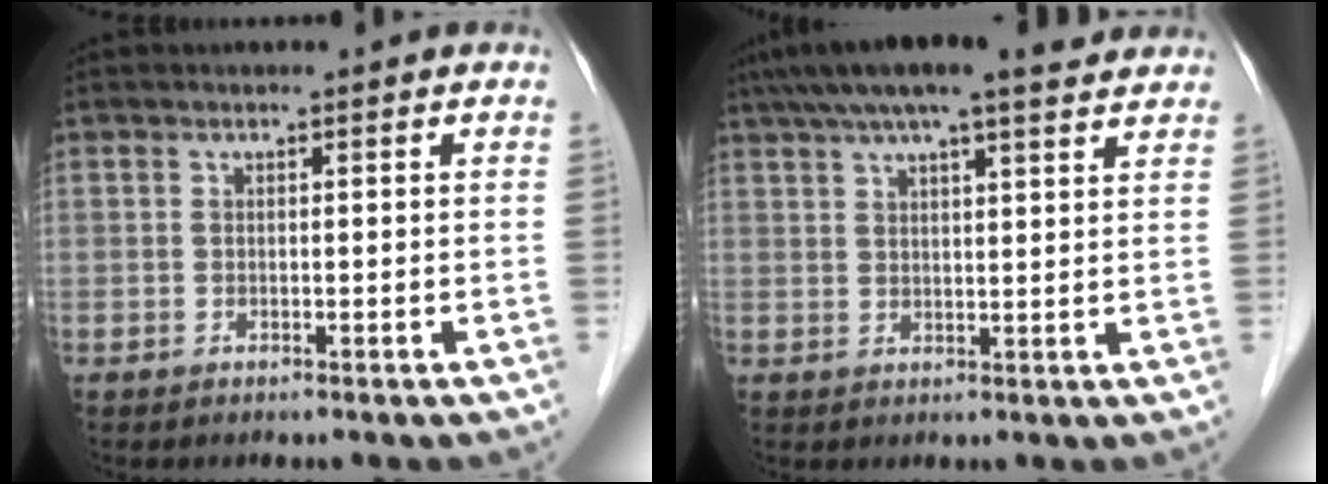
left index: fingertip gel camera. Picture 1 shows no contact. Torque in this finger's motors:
{"motor_torque": [0.83, -1.31, 0.87, 0.21]}